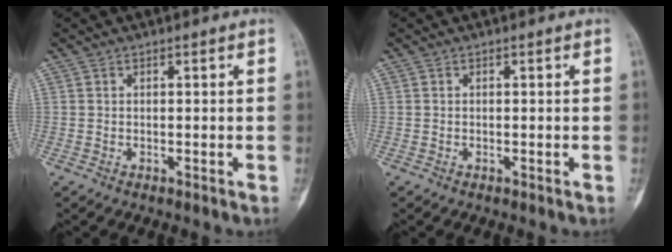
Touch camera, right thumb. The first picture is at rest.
{"total": 0.0}